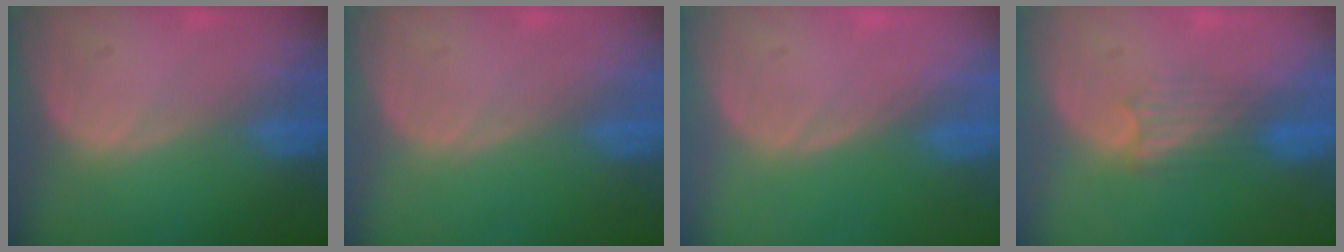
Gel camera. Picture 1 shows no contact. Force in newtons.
{"total": 0.0}
{"total": 0.0}
{"total": 3.2, "press": 2.9, "slide": 1.4}